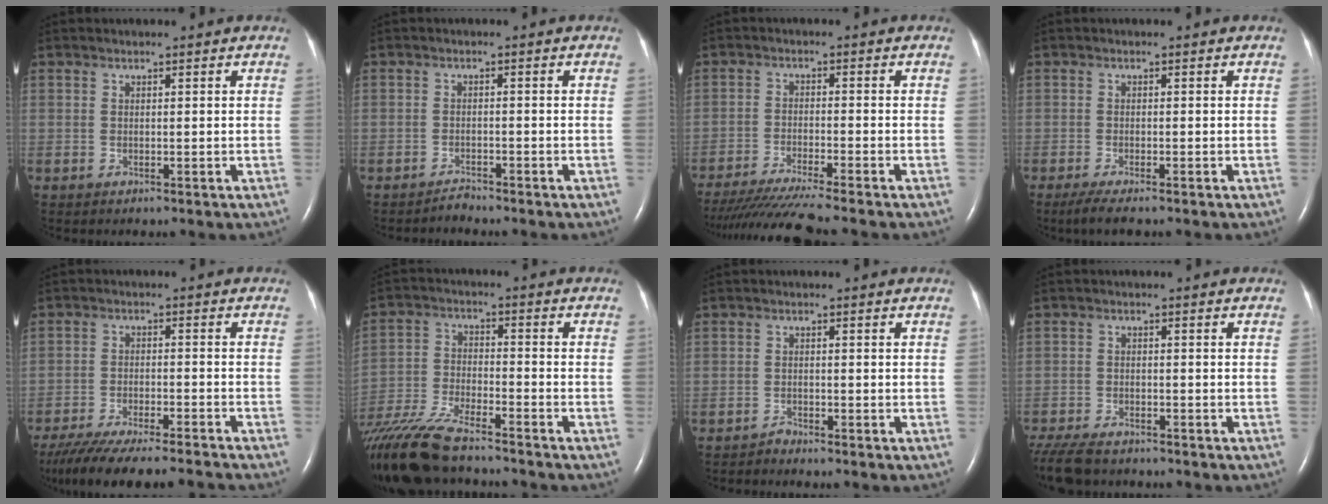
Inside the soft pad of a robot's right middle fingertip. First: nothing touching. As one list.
[{"total": 1.3, "force": [-1.3, 0.0, -0.3], "torque": [0.006, -0.006, -0.021]}, {"total": 11.4, "force": [-10.0, -1.8, 5.1], "torque": [-0.071, -0.032, -0.165]}, {"total": 3.6, "force": [-2.7, 0.5, 2.4], "torque": [-0.045, -0.011, -0.043]}, {"total": 16.3, "force": [-14.8, 0.8, 6.9], "torque": [-0.125, -0.031, -0.225]}, {"total": 15.5, "force": [-13.1, 2.3, 8.0], "torque": [-0.173, -0.039, -0.234]}, {"total": 1.1, "force": [-1.0, -0.1, -0.3], "torque": [0.007, -0.006, -0.018]}, {"total": 9.6, "force": [-8.1, 3.0, 4.1], "torque": [-0.087, -0.020, -0.132]}]